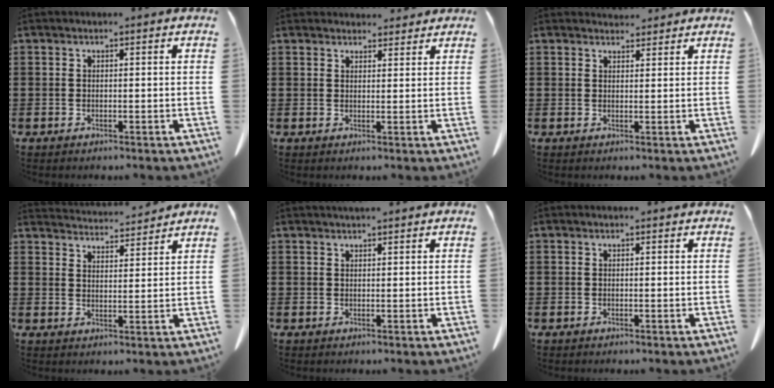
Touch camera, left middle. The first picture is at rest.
{"total": 2.5, "force": [2.3, 0.7, 0.1], "torque": [0.000, -0.006, 0.043]}
{"total": 2.3, "force": [2.2, 0.6, 0.0], "torque": [0.002, -0.005, 0.040]}
{"total": 4.3, "force": [4.3, 0.1, 0.5], "torque": [-0.022, -0.026, 0.076]}
{"total": 1.0, "force": [0.9, 0.1, 0.4], "torque": [-0.009, -0.001, 0.017]}
{"total": 0.0}